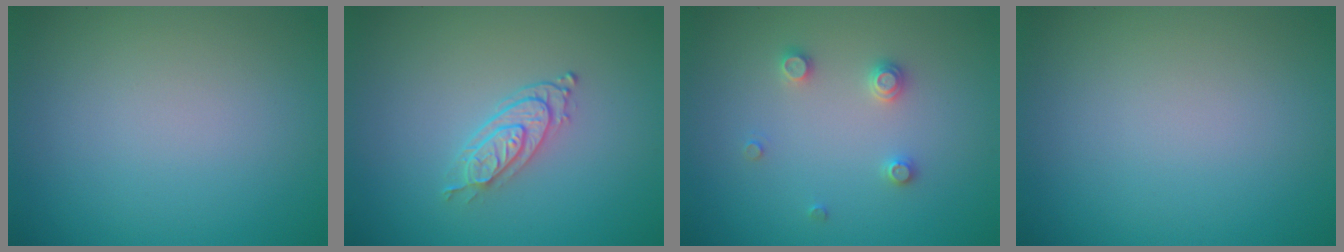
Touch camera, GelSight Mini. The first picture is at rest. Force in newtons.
{"total": 2.7, "press": 2.1, "slide": 1.6}
{"total": 1.8, "press": 1.7, "slide": 0.3}
{"total": 0.0}